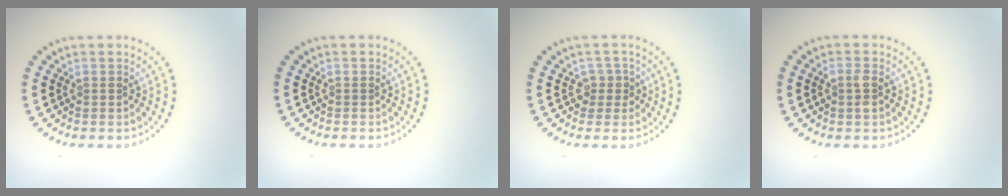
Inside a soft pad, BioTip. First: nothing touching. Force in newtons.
{"total": 0.0}
{"total": 1.6, "press": 1.2, "slide": 1.1}
{"total": 1.5, "press": 1.5, "slide": 0.3}